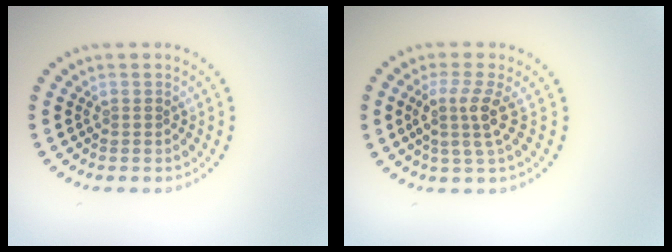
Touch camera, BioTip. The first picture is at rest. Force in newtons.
{"total": 3.0, "press": 2.3, "slide": 2.0}